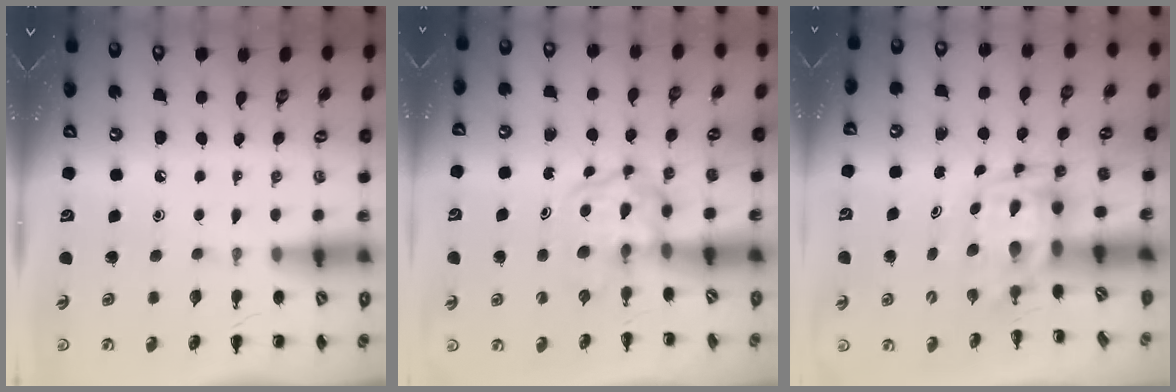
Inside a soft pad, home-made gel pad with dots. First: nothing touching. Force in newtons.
{"total": 3.8, "press": 3.7, "slide": 0.4}
{"total": 3.7, "press": 3.6, "slide": 0.8}